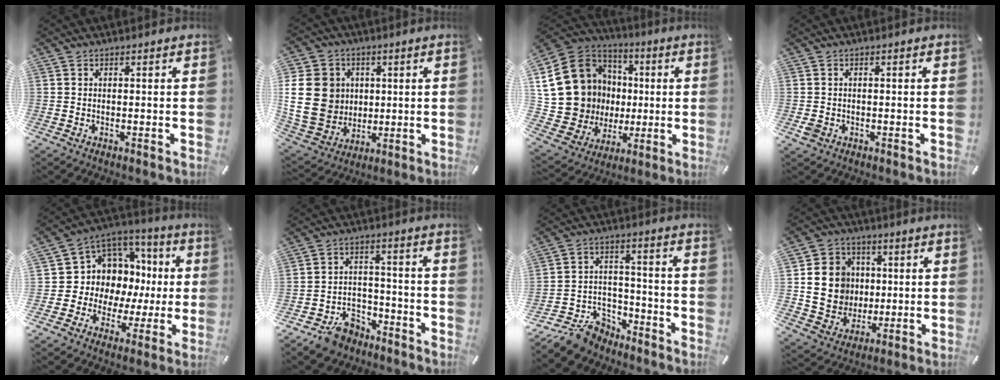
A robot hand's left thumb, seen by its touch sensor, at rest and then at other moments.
{"total": 17.1, "force": [1.9, 15.0, 8.0], "torque": [-0.176, 0.001, 0.039]}
{"total": 20.4, "force": [2.4, 18.9, 7.1], "torque": [-0.141, -0.014, 0.091]}
{"total": 2.0, "force": [-0.6, 1.6, 1.0], "torque": [-0.017, 0.003, -0.011]}
{"total": 9.1, "force": [2.4, 8.7, 0.8], "torque": [-0.026, -0.060, 0.061]}
{"total": 9.6, "force": [-6.7, 5.9, 3.4], "torque": [-0.051, 0.053, -0.119]}
{"total": 11.2, "force": [-8.8, 6.1, 3.3], "torque": [-0.056, 0.052, -0.164]}
{"total": 13.9, "force": [1.1, 12.8, 5.4], "torque": [-0.102, 0.010, 0.030]}